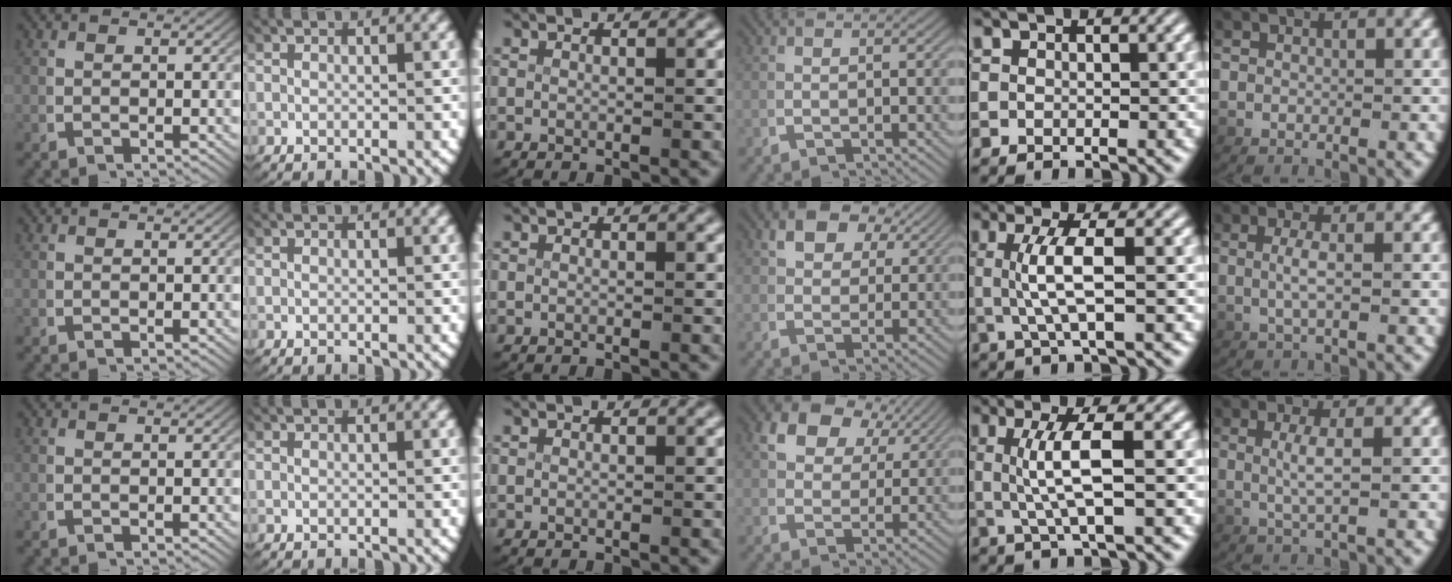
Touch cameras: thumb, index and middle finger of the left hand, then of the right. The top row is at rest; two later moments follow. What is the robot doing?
{"motion": "lift_and_place", "object": "card"}